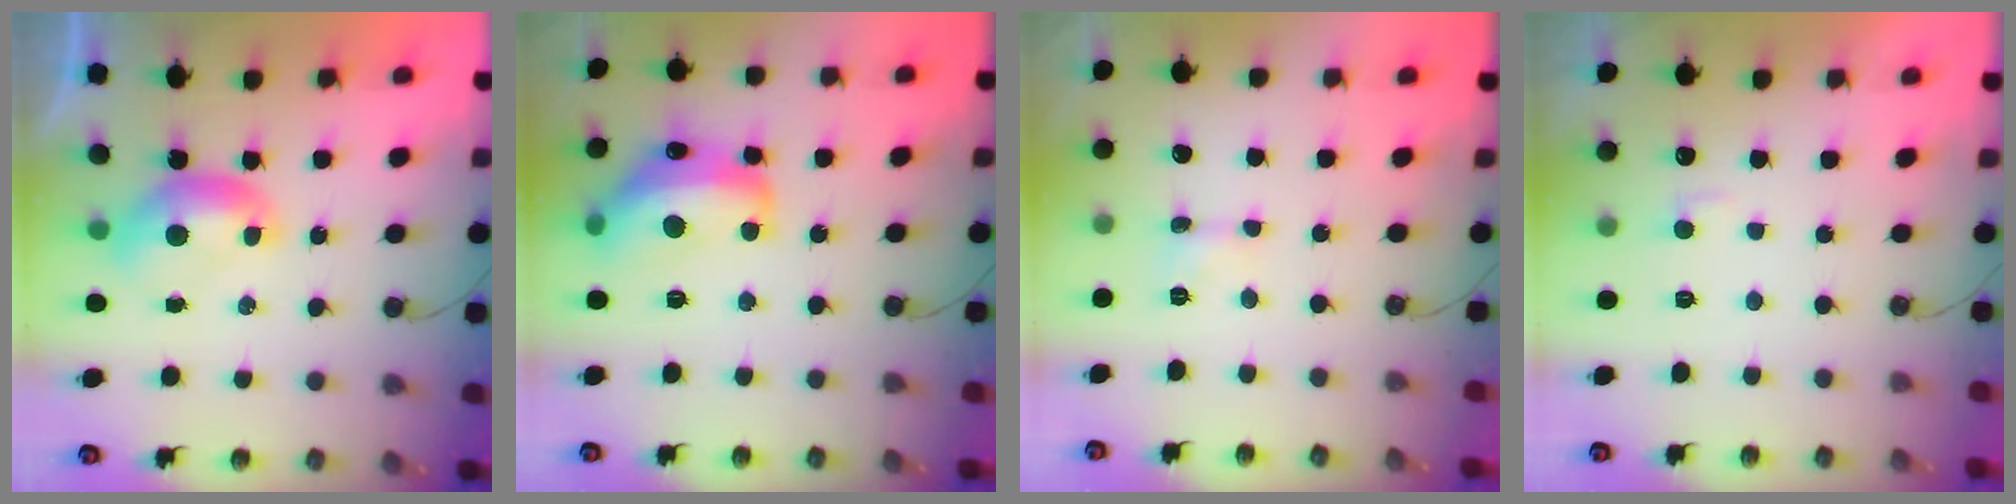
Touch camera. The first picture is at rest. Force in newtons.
{"total": 11.9, "press": 11.9, "slide": 0.9}
{"total": 2.0, "press": 2.0, "slide": 0.4}
{"total": 2.8, "press": 2.7, "slide": 0.4}